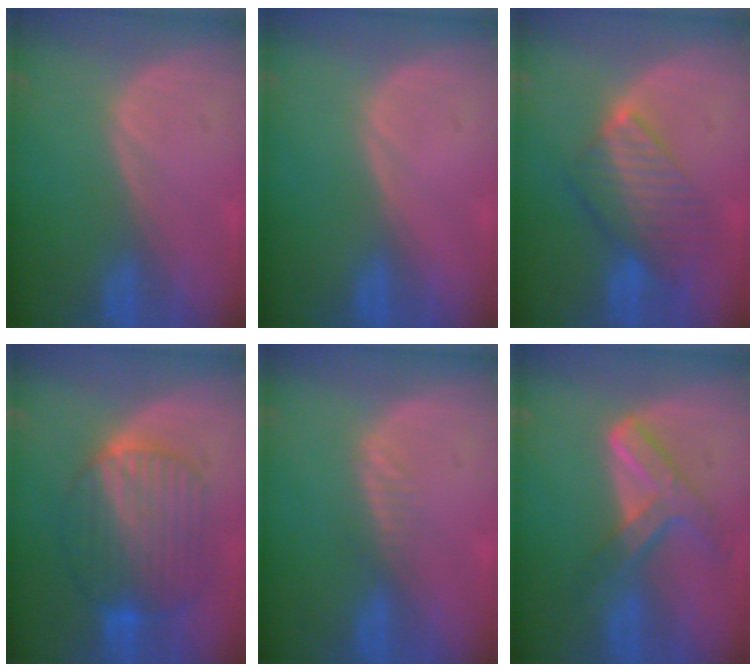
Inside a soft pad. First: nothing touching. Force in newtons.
{"total": 0.0}
{"total": 7.5, "press": 7.1, "slide": 2.3}
{"total": 10.3, "press": 10.3, "slide": 0.8}
{"total": 1.6, "press": 1.6, "slide": 0.1}
{"total": 7.2, "press": 6.2, "slide": 3.8}